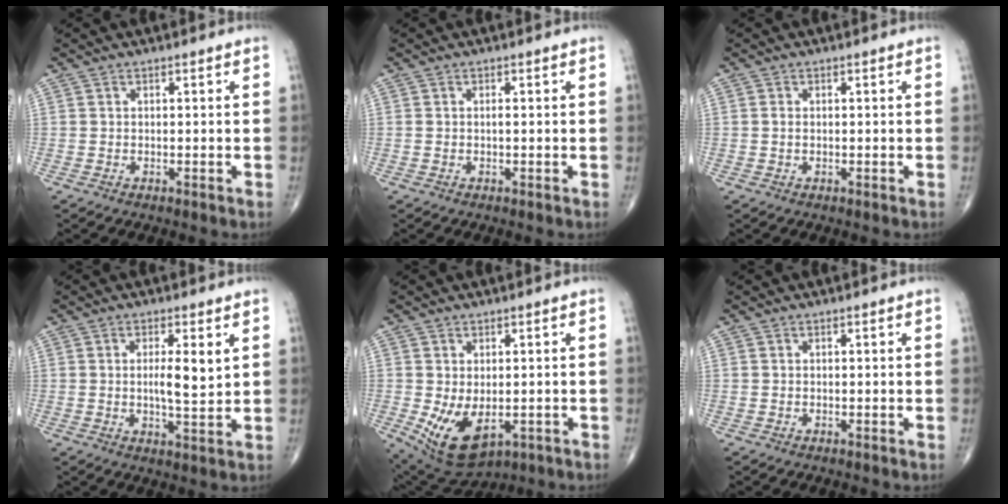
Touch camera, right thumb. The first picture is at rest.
{"total": 0.6, "force": [0.0, 0.2, 0.6], "torque": [-0.014, -0.001, 0.000]}
{"total": 0.9, "force": [0.1, 0.6, 0.7], "torque": [-0.014, 0.000, 0.002]}
{"total": 6.1, "force": [1.5, 1.5, 5.7], "torque": [-0.095, -0.016, 0.026]}
{"total": 10.1, "force": [-2.3, 5.8, 8.0], "torque": [-0.127, -0.009, -0.016]}
{"total": 0.0}